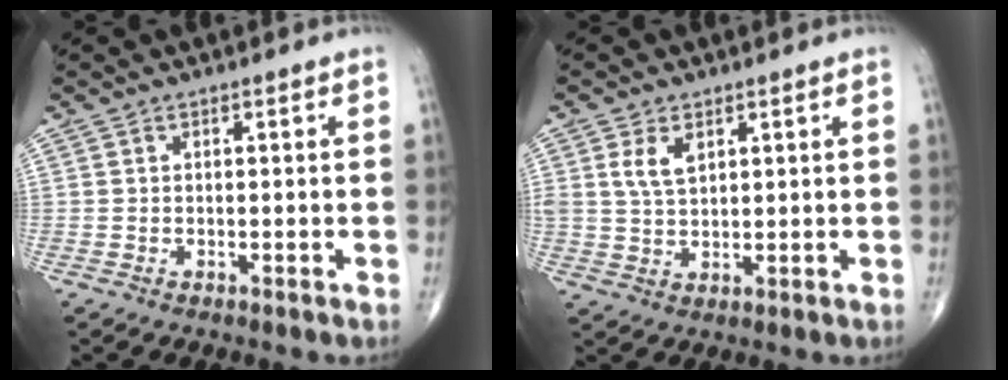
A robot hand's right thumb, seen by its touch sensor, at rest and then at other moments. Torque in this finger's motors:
{"motor_torque": [0.56, 0.70, 0.69, 0.37, 0.02]}